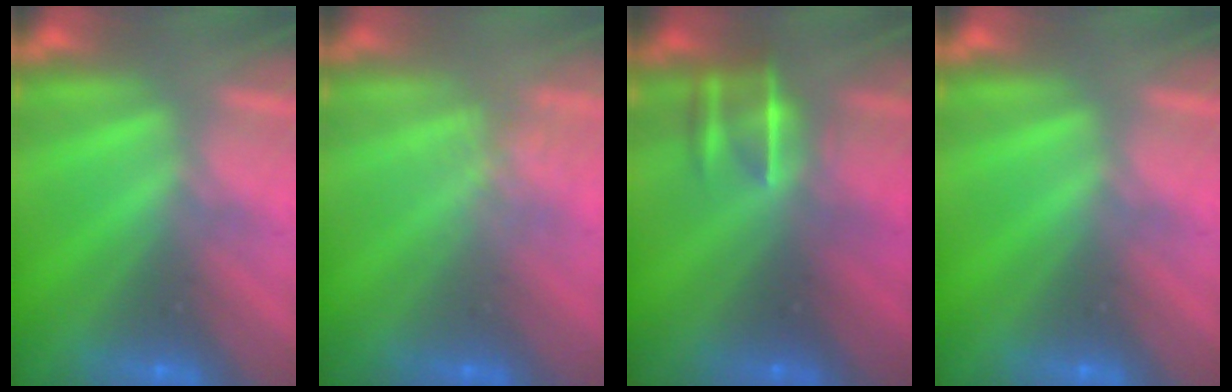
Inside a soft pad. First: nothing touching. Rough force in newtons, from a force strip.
{"total": 1.0}
{"total": 3.3}
{"total": 0.0}